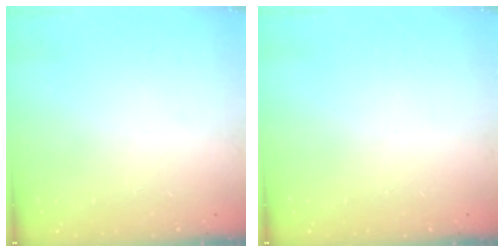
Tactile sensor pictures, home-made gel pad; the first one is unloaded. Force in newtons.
{"total": 0.0}